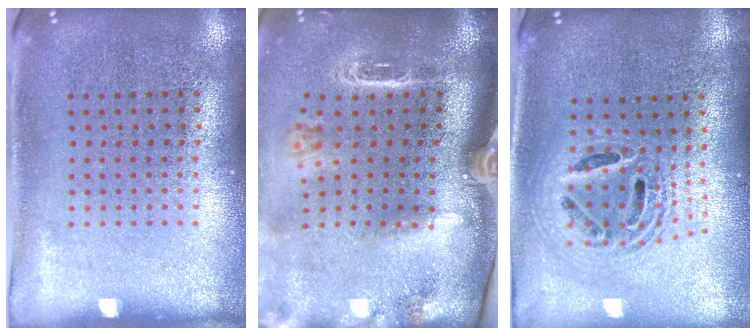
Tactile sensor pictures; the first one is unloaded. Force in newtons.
{"total": 2.8, "press": 2.0, "slide": 2.0}
{"total": 2.0, "press": 1.6, "slide": 1.2}